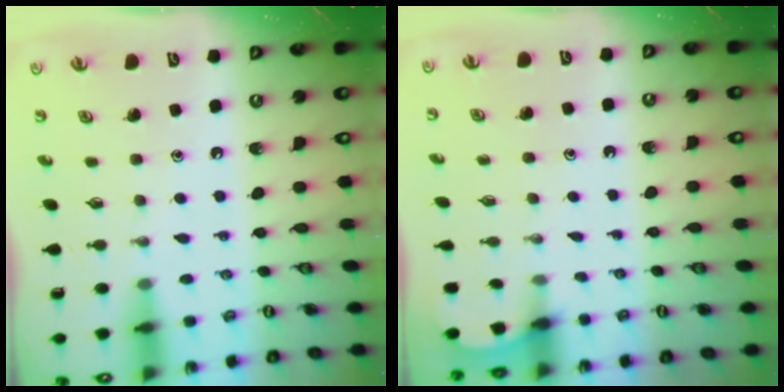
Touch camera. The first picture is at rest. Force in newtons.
{"total": 1.9, "press": 1.9, "slide": 0.2}